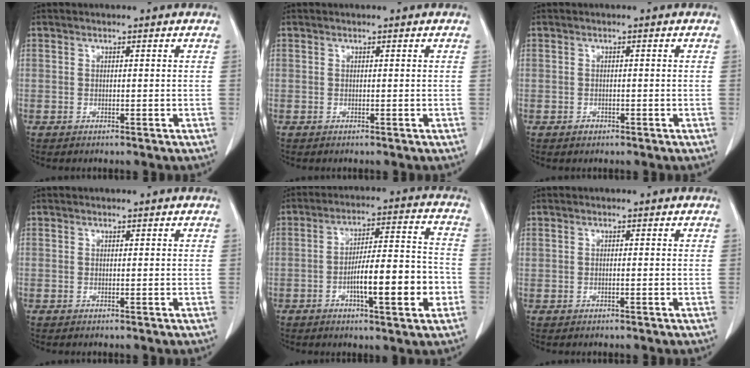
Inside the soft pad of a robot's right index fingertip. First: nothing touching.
{"total": 0.0}
{"total": 0.9, "force": [-0.6, 0.7, 0.2], "torque": [-0.002, 0.002, -0.008]}
{"total": 0.0}
{"total": 12.3, "force": [-3.8, 2.0, 11.6], "torque": [-0.185, 0.014, -0.057]}
{"total": 0.0}